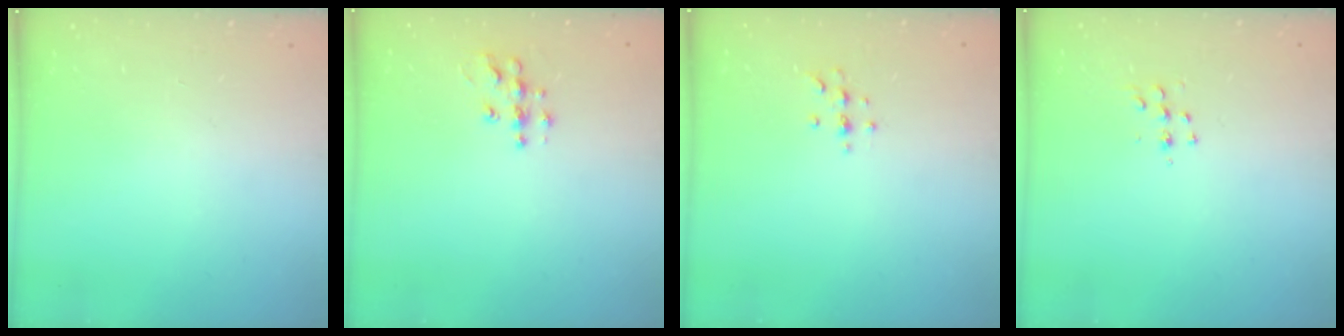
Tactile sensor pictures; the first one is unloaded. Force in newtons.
{"total": 7.0, "press": 7.0, "slide": 0.3}
{"total": 3.7, "press": 3.7, "slide": 0.5}
{"total": 5.5, "press": 5.5, "slide": 0.4}